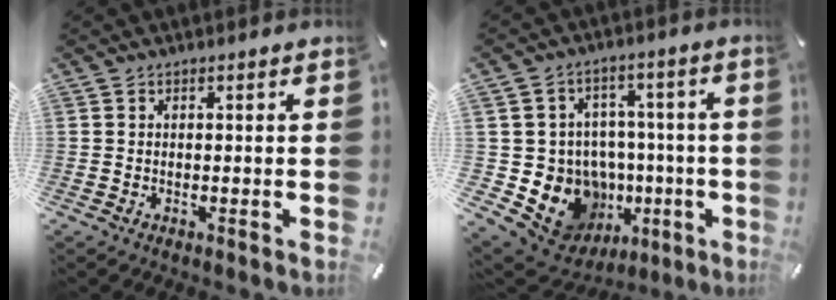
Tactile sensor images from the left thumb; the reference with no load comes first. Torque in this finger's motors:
{"motor_torque": [0.25, 0.43, 0.21, 0.06, 0.13]}